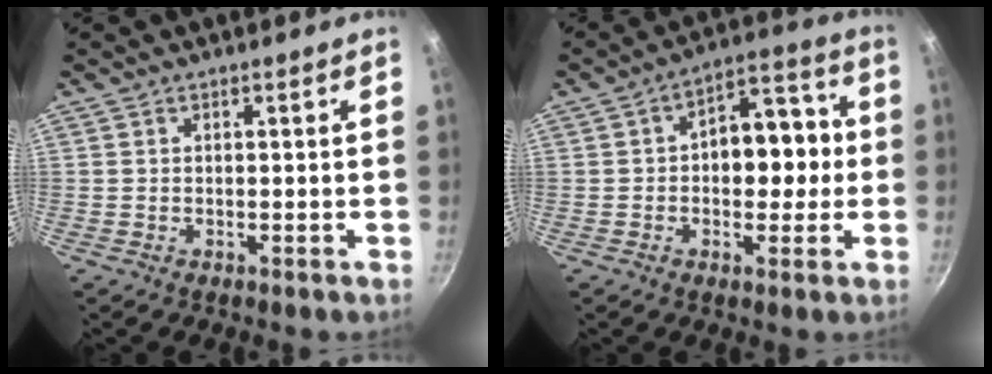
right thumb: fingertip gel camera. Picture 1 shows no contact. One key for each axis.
{"total": 12.1, "fx": -0.2, "fy": 7.8, "fz": 9.2, "tx": -0.073, "ty": 0.041, "tz": -0.012}